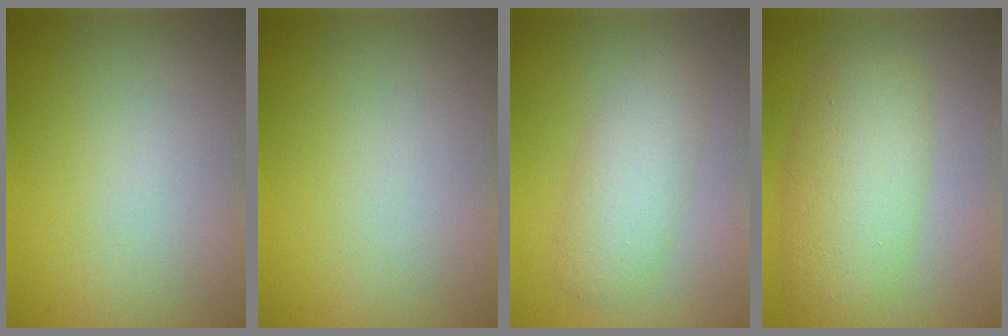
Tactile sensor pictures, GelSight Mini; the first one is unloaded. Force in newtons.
{"total": 0.0}
{"total": 3.4, "press": 3.4, "slide": 0.2}
{"total": 6.0, "press": 6.0, "slide": 0.2}